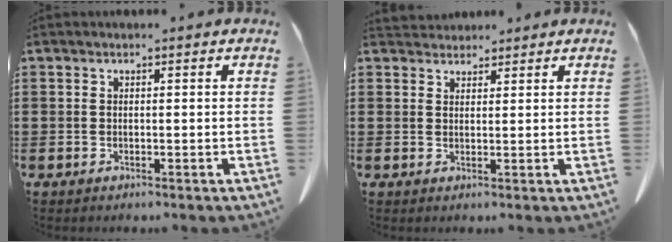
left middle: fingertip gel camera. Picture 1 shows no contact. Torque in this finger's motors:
{"motor_torque": [0.23, 0.20, 0.02, 0.01]}